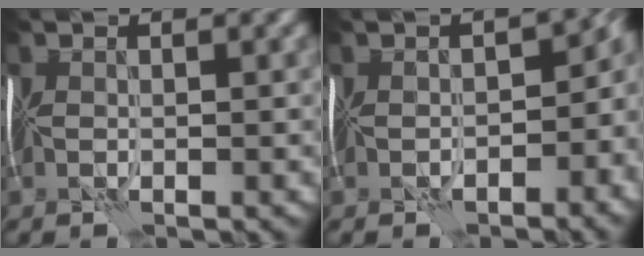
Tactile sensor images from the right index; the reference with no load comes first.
{"total": 9.7, "force": [-2.2, 5.6, 7.6], "torque": [-0.037, -0.009, -0.016]}